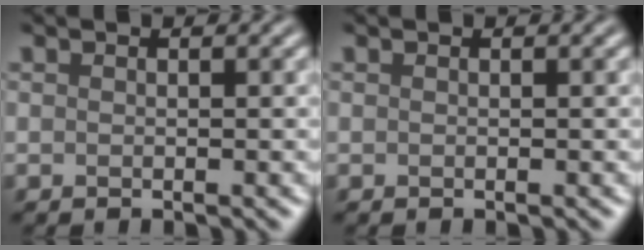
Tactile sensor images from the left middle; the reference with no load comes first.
{"total": 0.0}